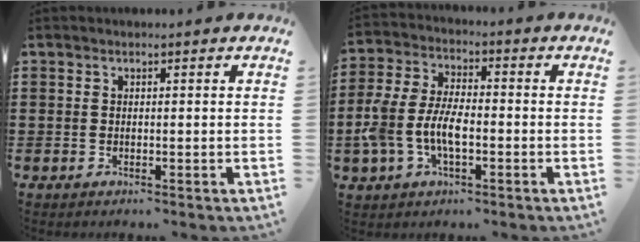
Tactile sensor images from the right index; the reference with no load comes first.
{"total": 7.8, "force": [-2.1, 4.1, 6.2], "torque": [-0.158, -0.002, -0.050]}